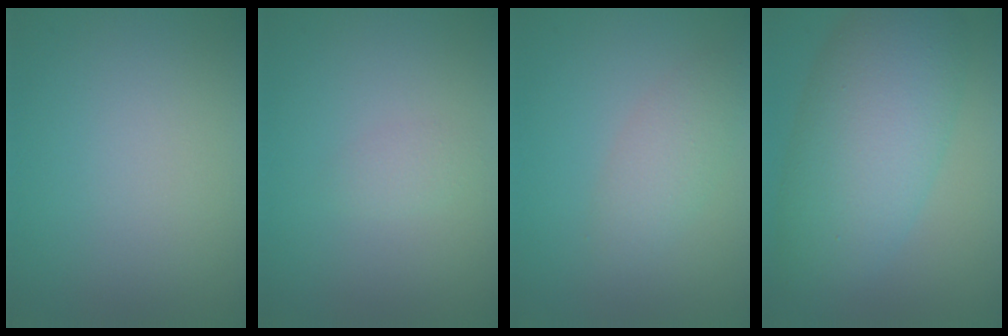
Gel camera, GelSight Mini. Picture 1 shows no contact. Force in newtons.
{"total": 1.0, "press": 1.0, "slide": 0.1}
{"total": 2.3, "press": 2.3, "slide": 0.1}
{"total": 9.1, "press": 9.1, "slide": 0.1}